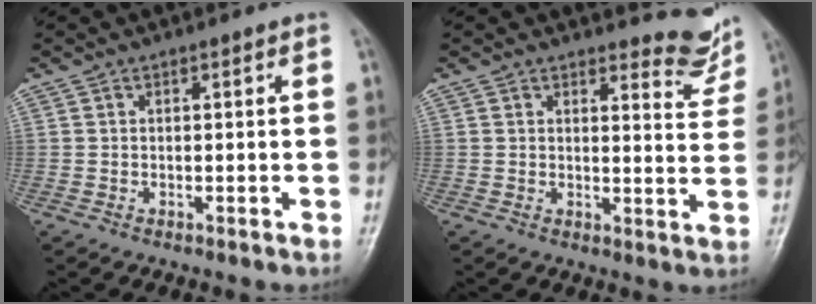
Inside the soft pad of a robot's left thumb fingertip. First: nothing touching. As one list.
[{"total": 6.9, "force": [6.5, 2.0, 1.0], "torque": [0.011, -0.061, 0.064]}]